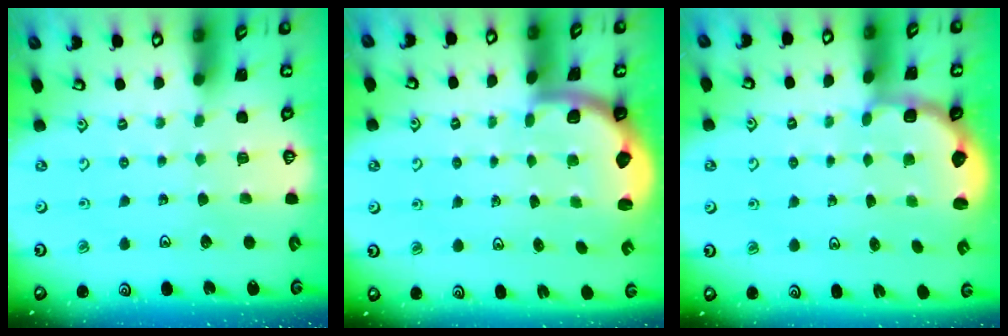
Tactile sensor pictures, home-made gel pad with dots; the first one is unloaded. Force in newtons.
{"total": 2.0, "press": 2.0, "slide": 0.5}
{"total": 2.7, "press": 2.0, "slide": 1.8}